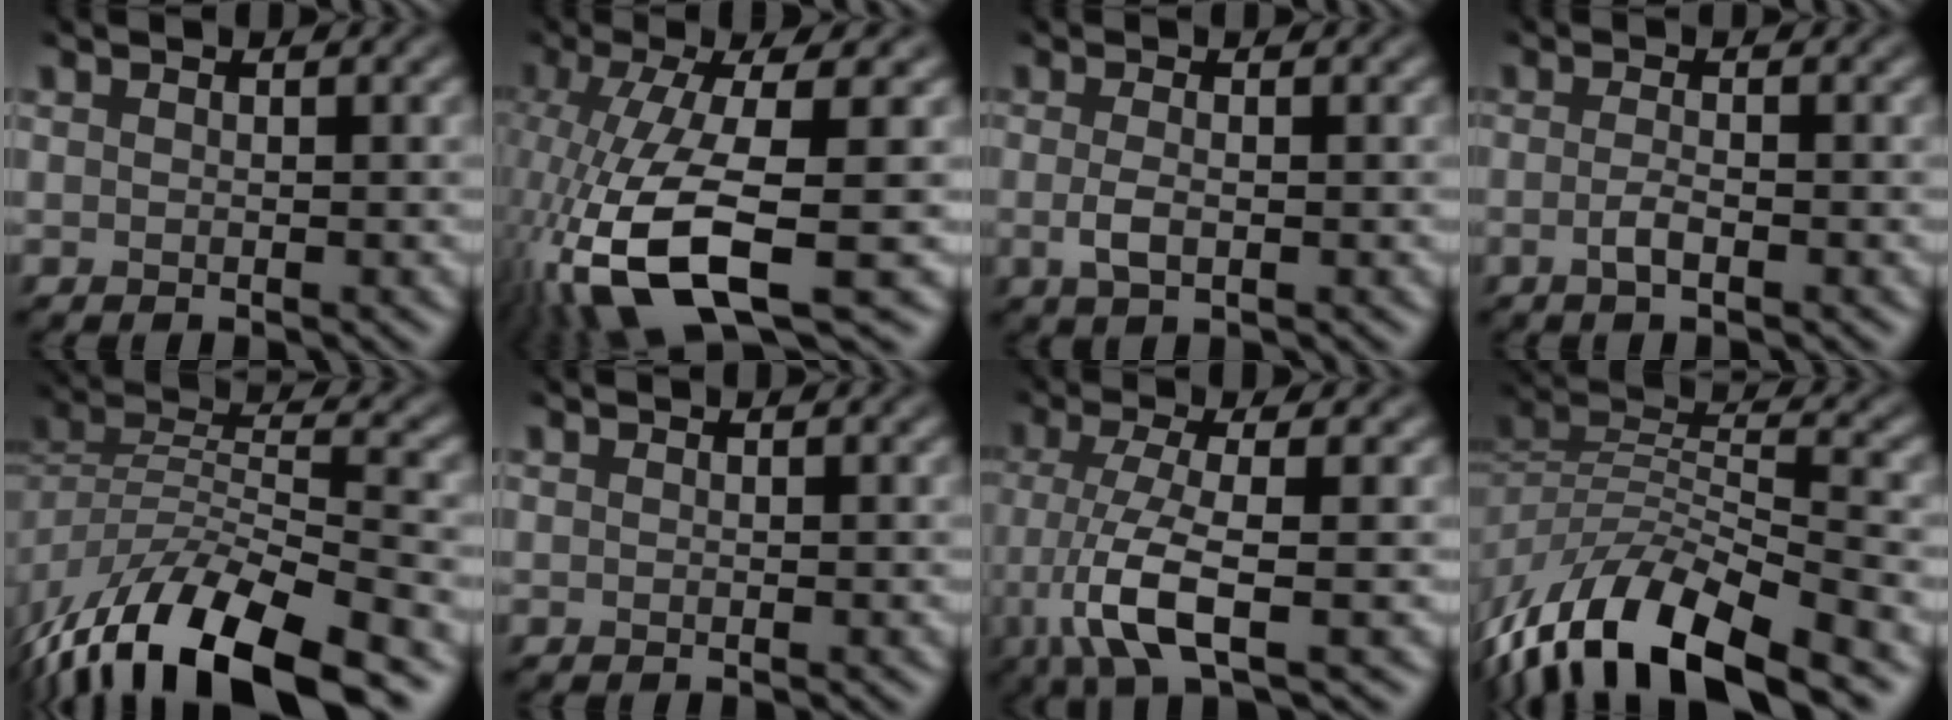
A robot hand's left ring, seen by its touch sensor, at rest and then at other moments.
{"total": 11.9, "force": [-4.8, 3.7, 10.2], "torque": [-0.226, -0.021, -0.068]}
{"total": 1.9, "force": [-0.8, 0.4, 1.7], "torque": [-0.037, 0.000, -0.007]}
{"total": 2.1, "force": [-1.3, 0.5, 1.6], "torque": [-0.031, -0.002, -0.021]}
{"total": 12.6, "force": [-9.3, 4.5, 7.2], "torque": [-0.144, -0.012, -0.164]}
{"total": 0.0}
{"total": 6.1, "force": [-2.6, 1.3, 5.4], "torque": [-0.114, -0.013, -0.041]}
{"total": 11.5, "force": [-8.2, 3.9, 7.0], "torque": [-0.137, -0.007, -0.151]}